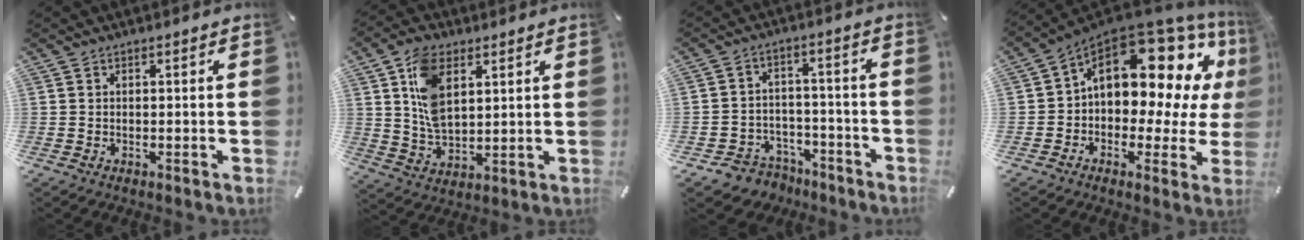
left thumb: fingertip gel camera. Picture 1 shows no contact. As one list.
[{"total": 10.8, "force": [4.0, 6.5, 7.6], "torque": [-0.170, 0.000, 0.074]}, {"total": 5.9, "force": [-3.8, 4.5, 0.8], "torque": [-0.015, 0.024, -0.071]}, {"total": 17.7, "force": [7.3, 10.2, 12.4], "torque": [-0.179, -0.054, 0.121]}]